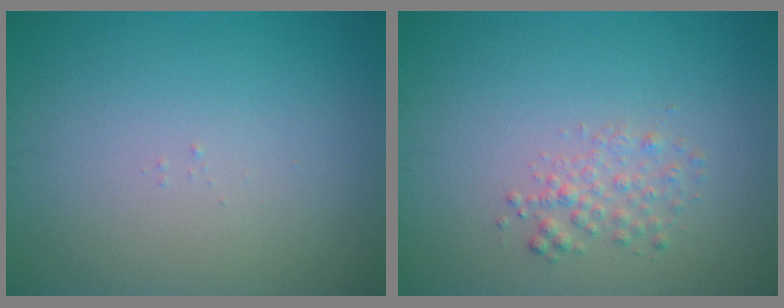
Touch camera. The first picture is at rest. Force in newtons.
{"total": 1.7, "press": 1.7, "slide": 0.1}